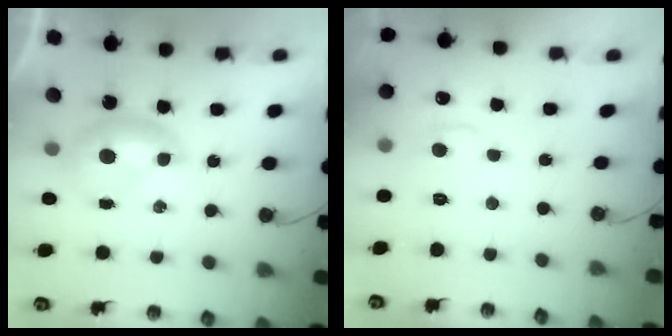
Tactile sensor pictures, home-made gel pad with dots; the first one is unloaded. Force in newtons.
{"total": 0.8, "press": 0.1, "slide": 0.8}